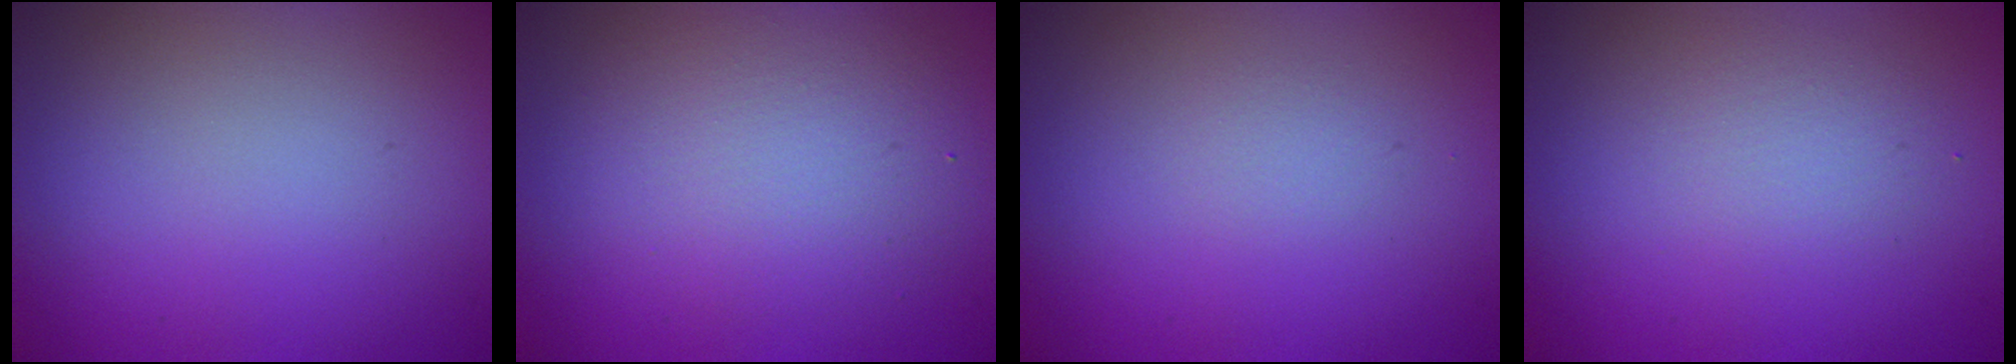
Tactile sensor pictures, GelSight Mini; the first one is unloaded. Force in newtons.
{"total": 4.4, "press": 4.4, "slide": 0.2}
{"total": 0.6, "press": 0.6, "slide": 0.1}
{"total": 1.8, "press": 1.8, "slide": 0.1}